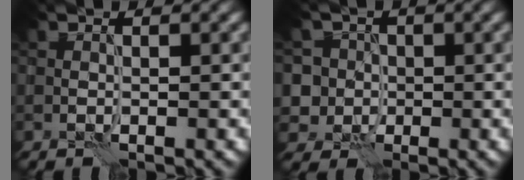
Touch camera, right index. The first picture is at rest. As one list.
[{"total": 6.7, "force": [1.6, 6.2, 1.9], "torque": [-0.032, 0.038, -0.007]}]